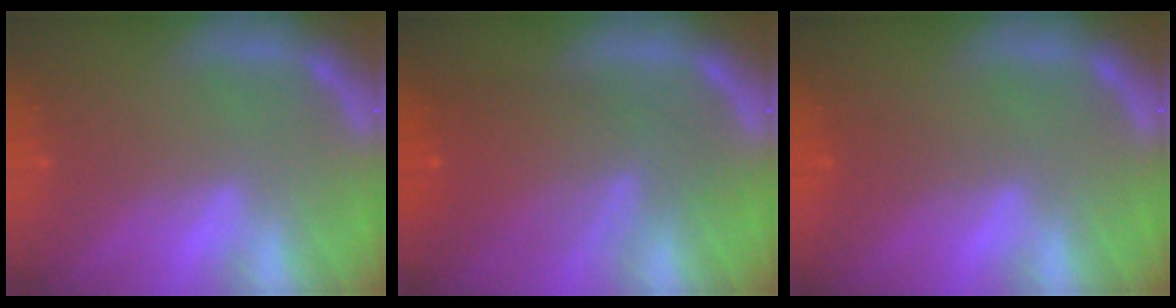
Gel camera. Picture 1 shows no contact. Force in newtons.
{"total": 7.6}
{"total": 1.0}